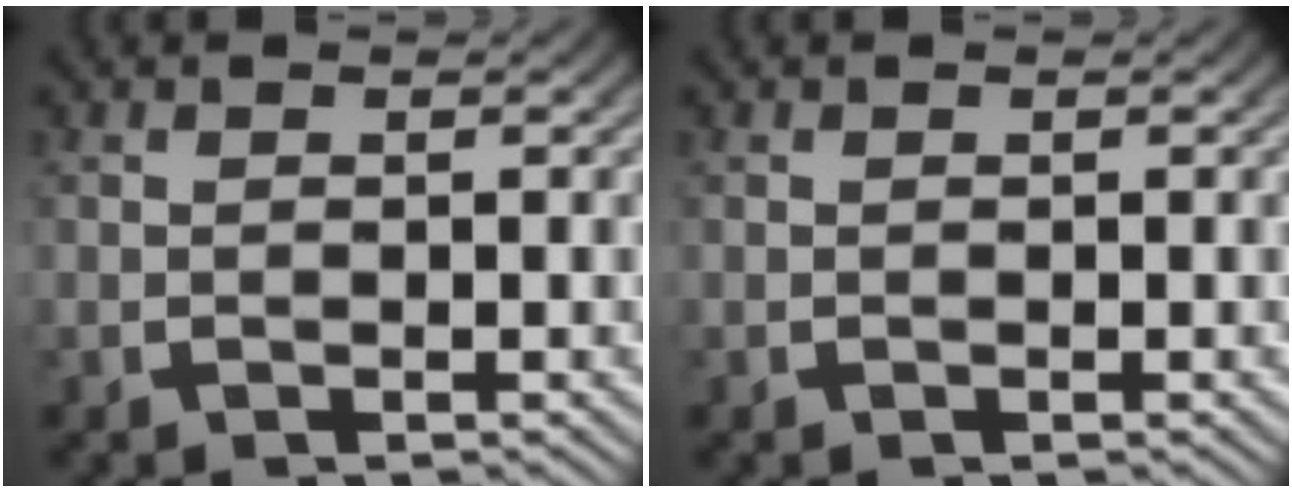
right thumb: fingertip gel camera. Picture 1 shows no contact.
{"total": 0.0}